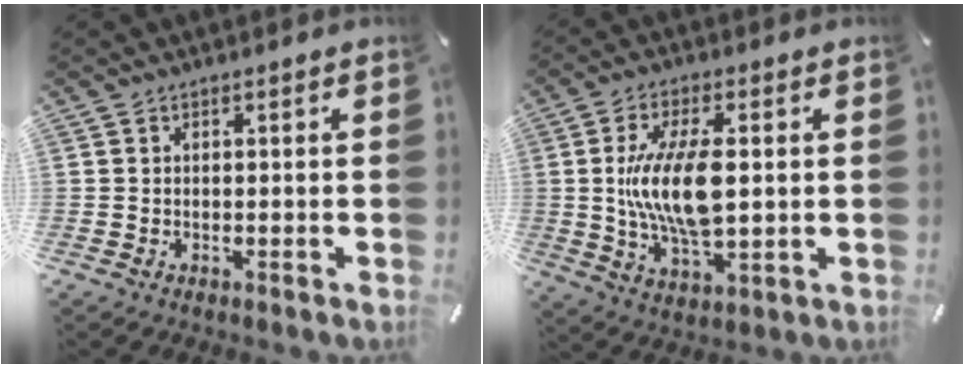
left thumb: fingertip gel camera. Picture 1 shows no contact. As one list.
[{"total": 13.9, "force": [1.2, 5.8, 12.5], "torque": [-0.272, -0.008, 0.016]}]